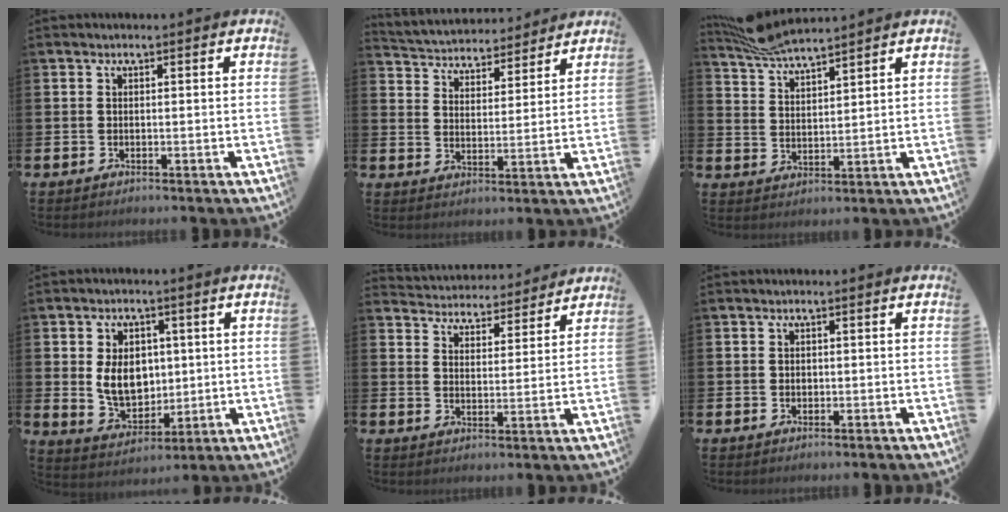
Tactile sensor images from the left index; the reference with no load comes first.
{"total": 4.5, "force": [4.2, 1.4, -0.3], "torque": [-0.021, -0.037, 0.071]}
{"total": 5.9, "force": [5.8, 0.2, 1.4], "torque": [-0.046, -0.027, 0.105]}
{"total": 6.6, "force": [1.1, 5.0, 4.2], "torque": [-0.071, 0.008, 0.017]}
{"total": 4.6, "force": [4.5, 1.0, -0.5], "torque": [-0.007, -0.040, 0.075]}
{"total": 0.6, "force": [0.1, 0.6, 0.3], "torque": [-0.001, 0.003, 0.000]}